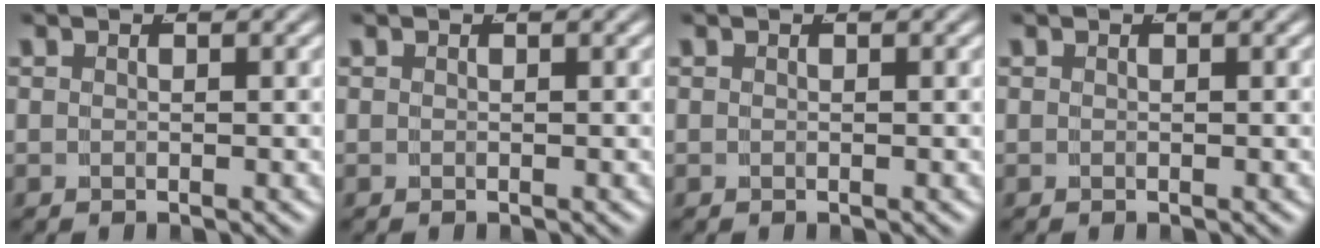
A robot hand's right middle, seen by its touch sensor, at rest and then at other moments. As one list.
[{"total": 0.0}, {"total": 0.0}, {"total": 0.0}]